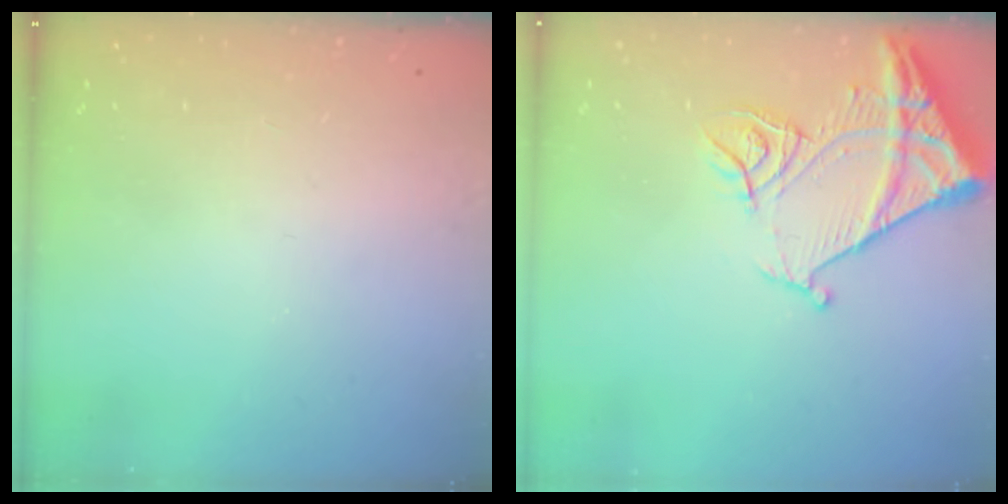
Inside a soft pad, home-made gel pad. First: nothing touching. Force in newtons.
{"total": 13.7, "press": 13.6, "slide": 1.4}